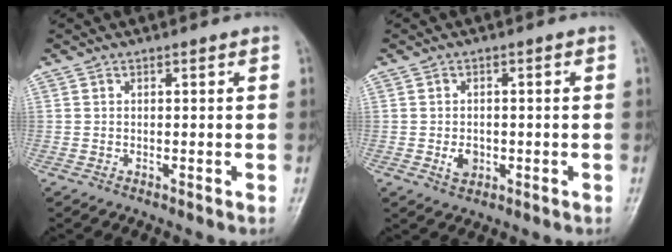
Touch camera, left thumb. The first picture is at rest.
{"total": 3.2, "force": [-0.9, 2.4, 1.8], "torque": [-0.019, 0.003, -0.011]}